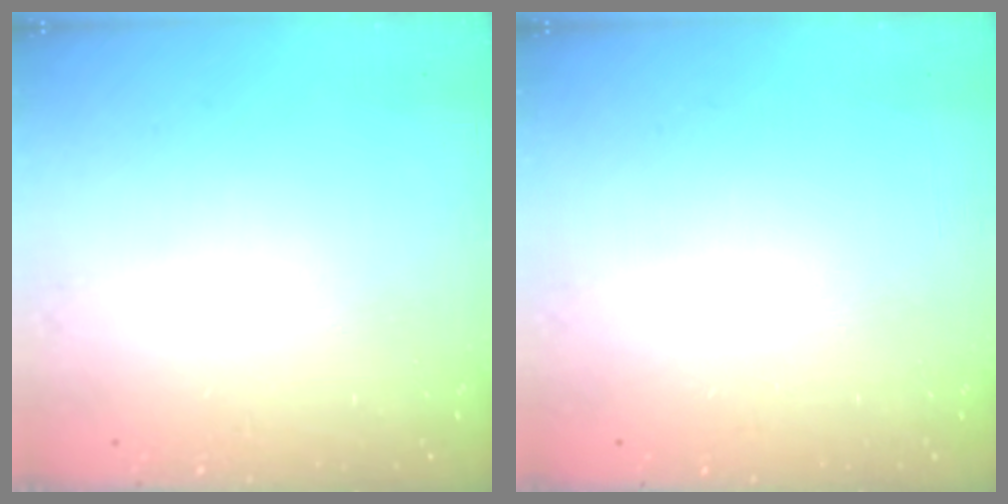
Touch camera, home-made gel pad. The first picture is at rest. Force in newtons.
{"total": 0.0}